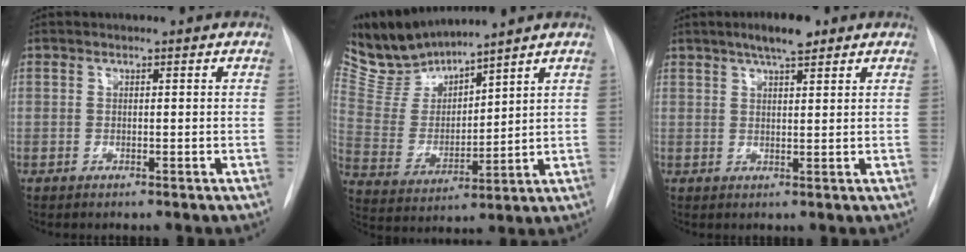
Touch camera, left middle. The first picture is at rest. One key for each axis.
{"total": 8.9, "fx": 8.8, "fy": 0.8, "fz": 1.1, "tx": -0.042, "ty": -0.004, "tz": 0.196}
{"total": 5.1, "fx": 3.5, "fy": 1.1, "fz": 3.5, "tx": -0.061, "ty": 0.007, "tz": 0.055}